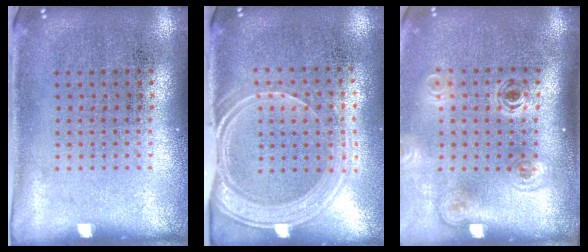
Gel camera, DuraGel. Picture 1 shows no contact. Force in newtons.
{"total": 1.8, "press": 1.5, "slide": 0.9}
{"total": 1.8, "press": 1.2, "slide": 1.4}